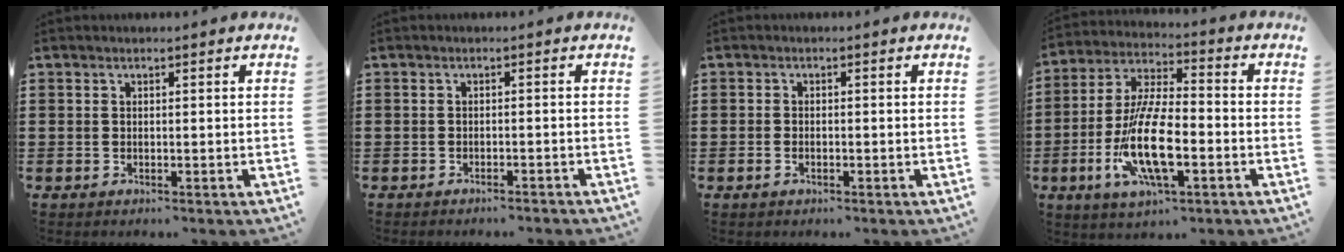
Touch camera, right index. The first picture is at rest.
{"total": 1.1, "force": [-1.1, -0.1, 0.1], "torque": [-0.005, 0.001, -0.022]}
{"total": 0.8, "force": [-0.4, 0.4, 0.6], "torque": [-0.013, -0.001, -0.007]}
{"total": 12.9, "force": [-3.8, 4.6, 11.4], "torque": [-0.251, -0.010, -0.075]}